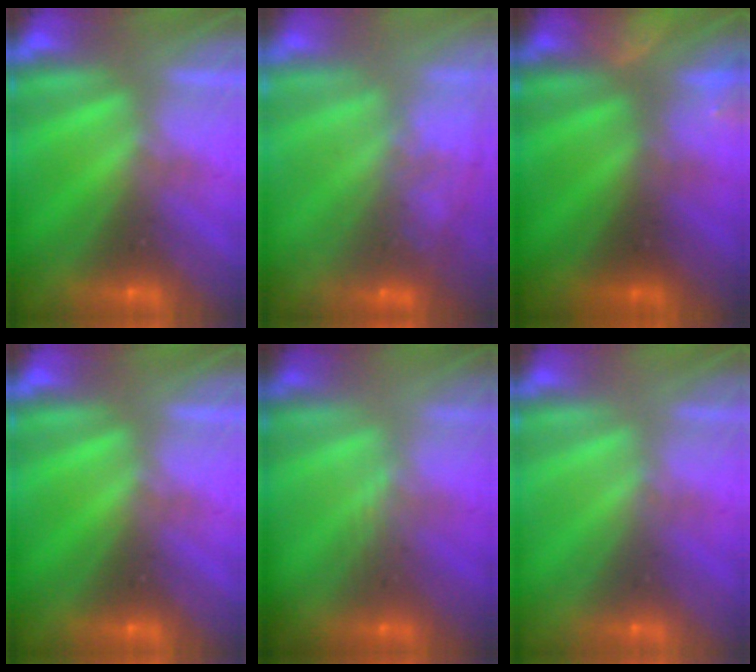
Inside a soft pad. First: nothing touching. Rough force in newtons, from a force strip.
{"total": 6.3}
{"total": 7.7}
{"total": 0.0}
{"total": 2.7}
{"total": 4.2}